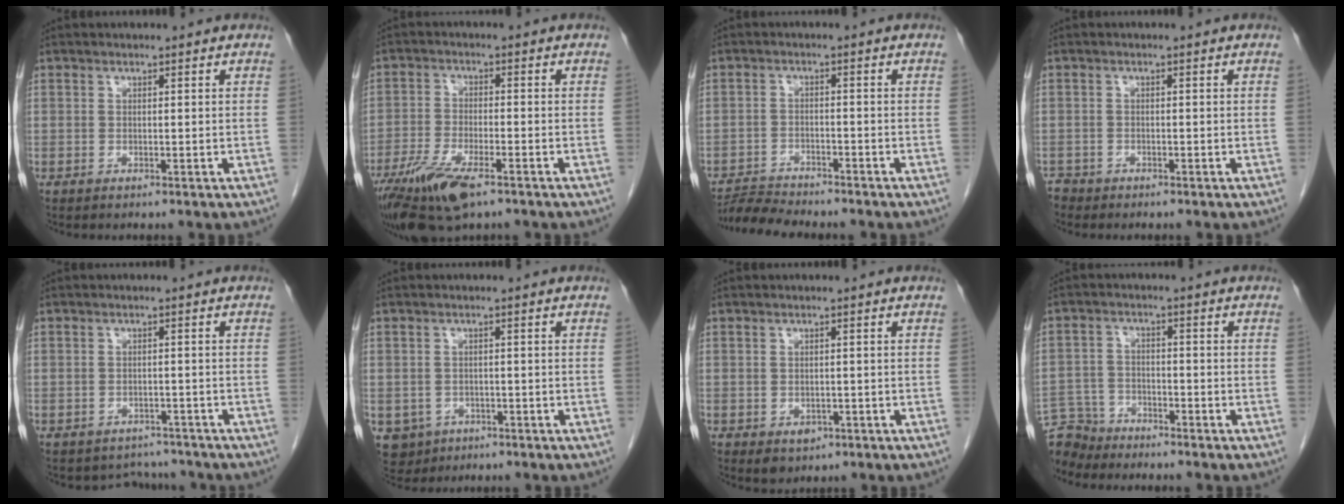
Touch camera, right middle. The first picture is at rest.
{"total": 10.5, "force": [-6.6, 2.7, 7.6], "torque": [-0.145, -0.022, -0.115]}
{"total": 5.5, "force": [-5.5, -0.1, 0.8], "torque": [-0.013, -0.012, -0.094]}
{"total": 1.6, "force": [-1.5, 0.5, -0.1], "torque": [-0.002, -0.003, -0.028]}
{"total": 4.4, "force": [-3.9, 1.9, -0.7], "torque": [0.012, 0.018, -0.050]}
{"total": 4.7, "force": [-2.3, 4.0, 0.8], "torque": [-0.019, 0.002, -0.031]}
{"total": 2.6, "force": [-1.1, 1.9, 1.3], "torque": [-0.015, 0.000, -0.002]}
{"total": 6.9, "force": [-6.6, 2.0, -0.2], "torque": [0.001, -0.002, -0.128]}